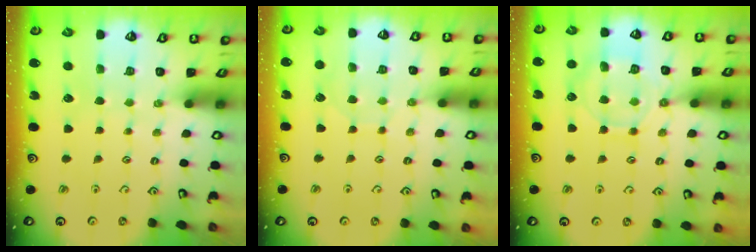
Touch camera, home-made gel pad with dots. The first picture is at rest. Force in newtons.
{"total": 5.4, "press": 5.4, "slide": 0.5}
{"total": 11.2, "press": 11.2, "slide": 1.1}